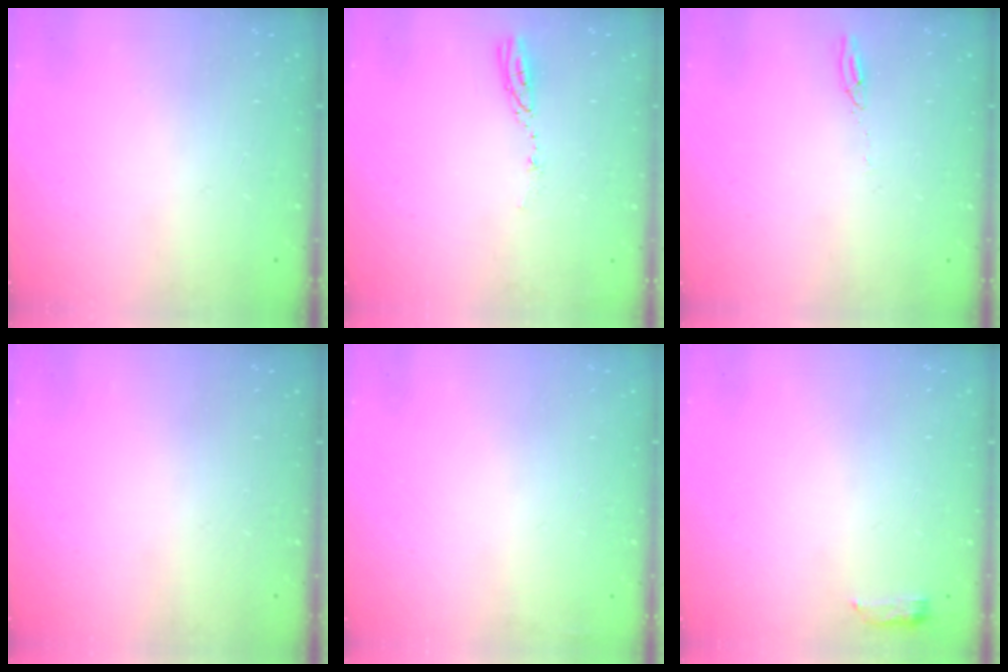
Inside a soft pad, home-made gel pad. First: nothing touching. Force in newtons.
{"total": 3.5, "press": 3.5, "slide": 0.3}
{"total": 2.7, "press": 2.7, "slide": 0.2}
{"total": 0.0}
{"total": 2.9, "press": 2.4, "slide": 1.6}
{"total": 3.7, "press": 3.5, "slide": 1.3}